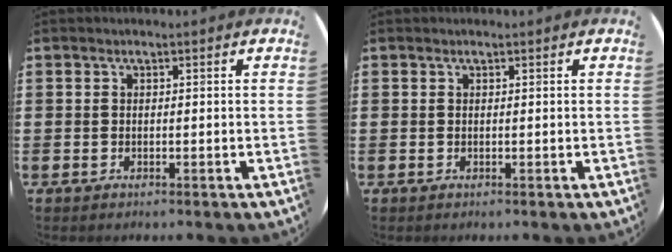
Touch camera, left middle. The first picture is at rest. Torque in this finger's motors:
{"motor_torque": [-0.09, 0.10, -0.03, 0.01]}